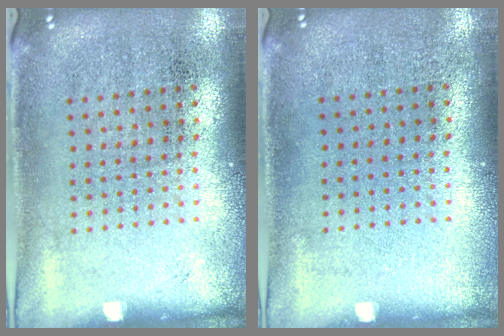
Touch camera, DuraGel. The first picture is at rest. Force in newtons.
{"total": 0.0}